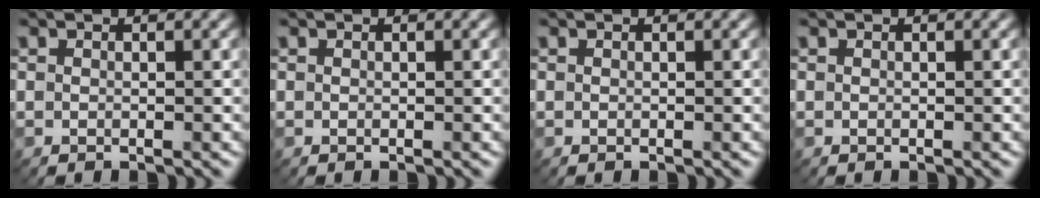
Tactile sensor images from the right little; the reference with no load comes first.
{"total": 0.0}
{"total": 0.0}
{"total": 0.0}